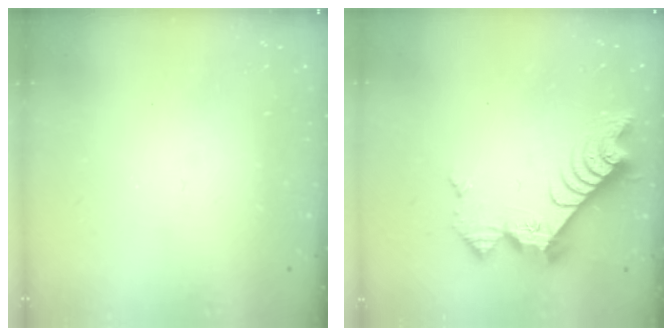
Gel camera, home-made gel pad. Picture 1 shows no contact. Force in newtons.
{"total": 10.4, "press": 10.4, "slide": 1.1}